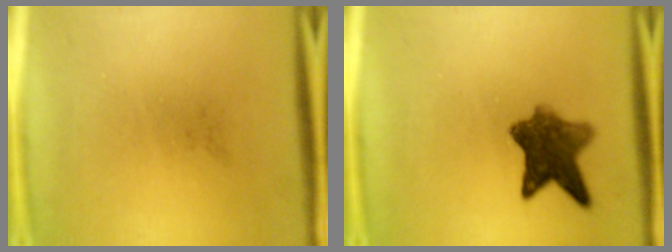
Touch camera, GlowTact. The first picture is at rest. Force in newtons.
{"total": 7.5}